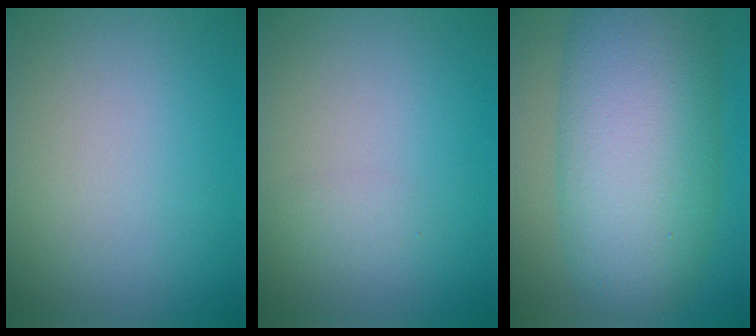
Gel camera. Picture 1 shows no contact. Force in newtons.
{"total": 0.9, "press": 0.9, "slide": 0.0}
{"total": 12.8, "press": 12.8, "slide": 0.2}